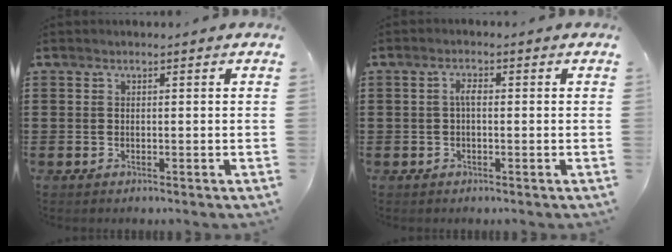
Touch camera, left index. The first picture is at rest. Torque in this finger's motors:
{"motor_torque": [0.07, -0.01, 0.05, 0.05]}